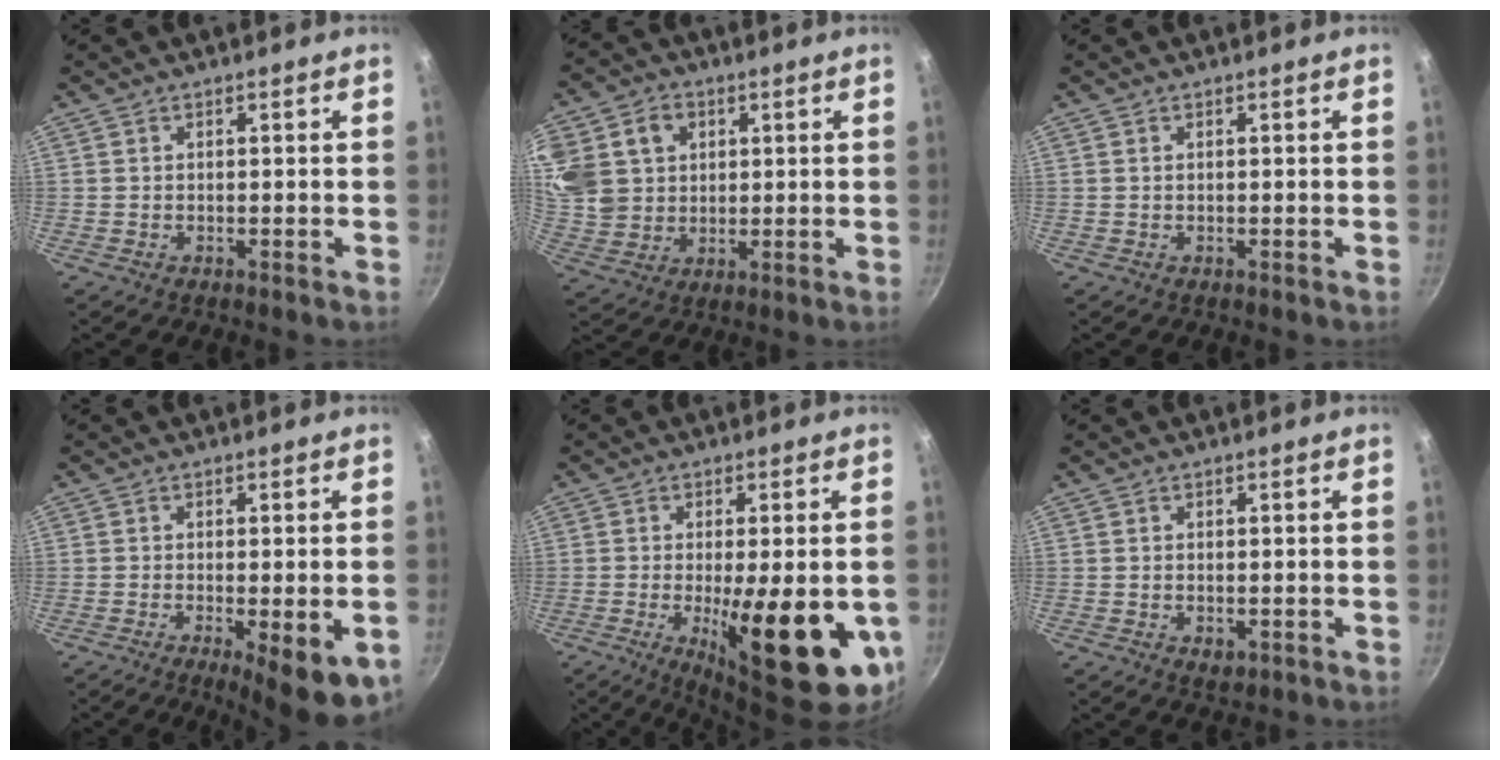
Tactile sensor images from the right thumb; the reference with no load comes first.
{"total": 19.0, "force": [5.4, 15.7, 9.3], "torque": [-0.217, 0.021, 0.110]}
{"total": 0.0}
{"total": 10.3, "force": [-3.4, 3.0, 9.3], "torque": [-0.118, -0.004, -0.041]}
{"total": 19.1, "force": [-4.4, 5.8, 17.7], "torque": [-0.229, -0.010, -0.050]}
{"total": 2.3, "force": [-0.5, 1.5, 1.7], "torque": [-0.025, -0.006, -0.005]}